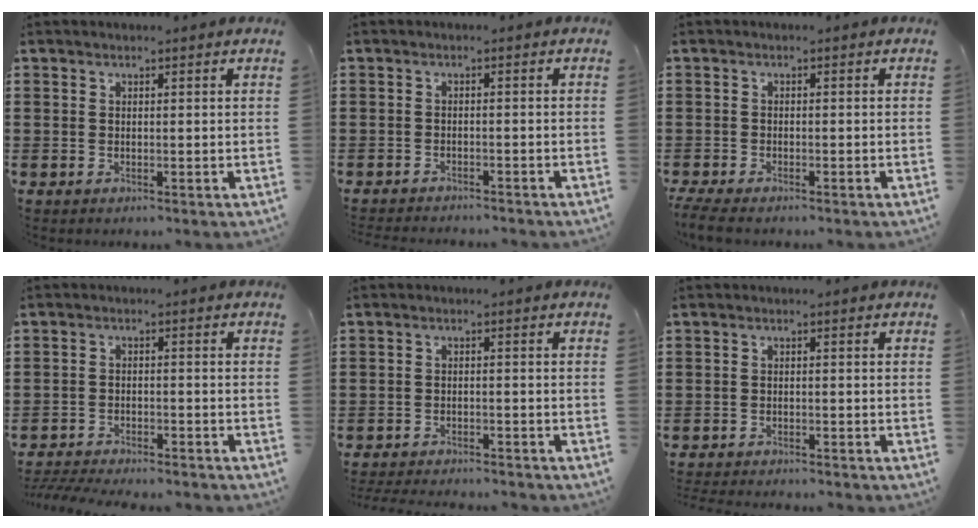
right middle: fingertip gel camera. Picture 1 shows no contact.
{"total": 1.4, "force": [-1.4, -0.1, 0.0], "torque": [-0.005, 0.000, -0.028]}
{"total": 1.8, "force": [-1.6, 0.1, 0.8], "torque": [-0.023, -0.005, -0.033]}
{"total": 3.7, "force": [-3.6, 0.1, 0.5], "torque": [-0.019, -0.003, -0.077]}
{"total": 2.7, "force": [-2.7, 0.0, 0.3], "torque": [-0.009, -0.003, -0.055]}
{"total": 1.8, "force": [-1.8, -0.1, 0.1], "torque": [-0.007, -0.003, -0.037]}